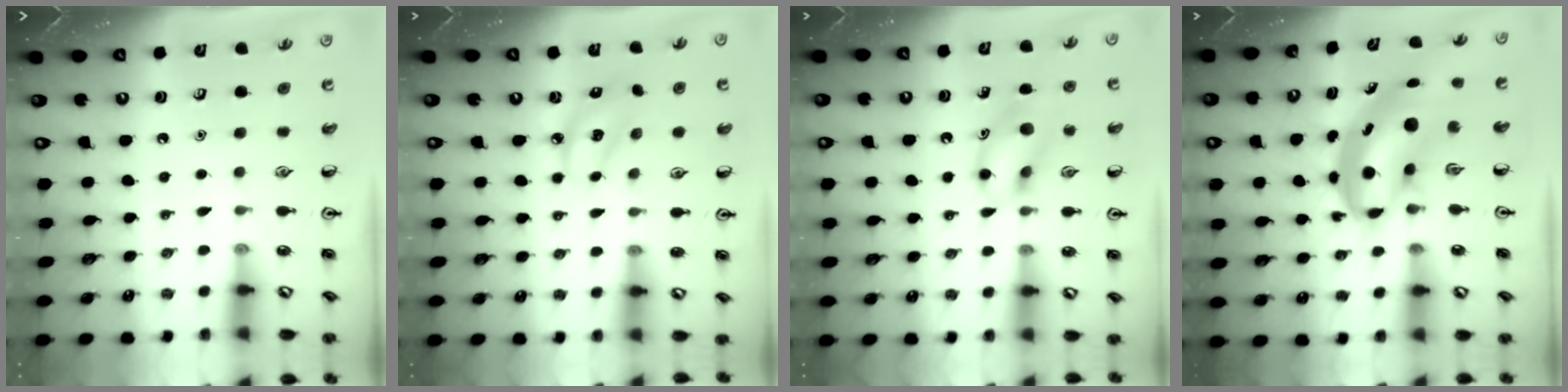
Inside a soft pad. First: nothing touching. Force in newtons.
{"total": 6.1, "press": 6.0, "slide": 1.2}
{"total": 11.8, "press": 11.7, "slide": 1.7}
{"total": 7.9, "press": 7.7, "slide": 1.6}